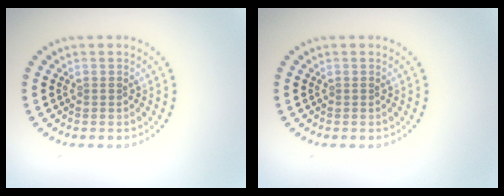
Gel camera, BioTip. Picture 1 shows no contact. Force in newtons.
{"total": 0.0}